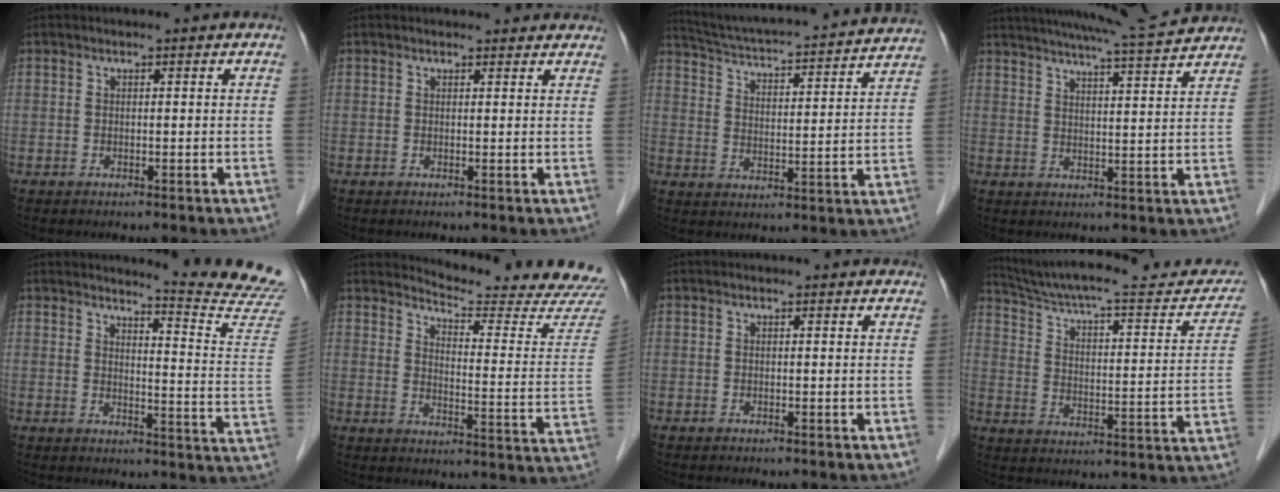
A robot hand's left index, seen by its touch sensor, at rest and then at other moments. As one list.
[{"total": 3.7, "force": [3.5, 1.1, 0.5], "torque": [-0.003, 0.014, 0.030]}, {"total": 23.3, "force": [21.8, 1.6, 8.2], "torque": [-0.139, -0.013, 0.293]}, {"total": 12.8, "force": [11.8, -0.8, 4.7], "torque": [-0.087, -0.002, 0.157]}, {"total": 13.9, "force": [13.6, -2.5, 1.7], "torque": [-0.027, -0.139, 0.142]}, {"total": 18.5, "force": [18.3, -0.4, 2.7], "torque": [-0.036, -0.140, 0.203]}, {"total": 1.5, "force": [1.4, 0.3, 0.1], "torque": [-0.012, 0.009, 0.011]}, {"total": 25.8, "force": [23.3, 4.3, 10.1], "torque": [-0.152, -0.028, 0.311]}]